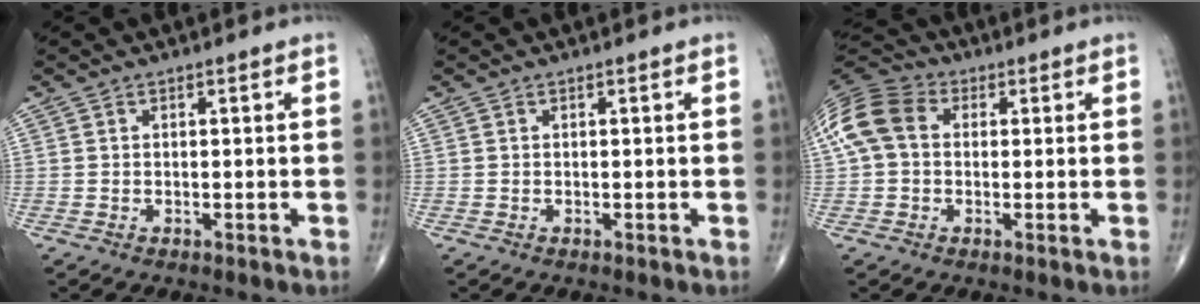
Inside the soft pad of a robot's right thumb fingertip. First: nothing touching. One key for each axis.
{"total": 0.0}
{"total": 11.3, "fx": 1.6, "fy": 8.3, "fz": 7.4, "tx": -0.155, "ty": 0.034, "tz": 0.020}